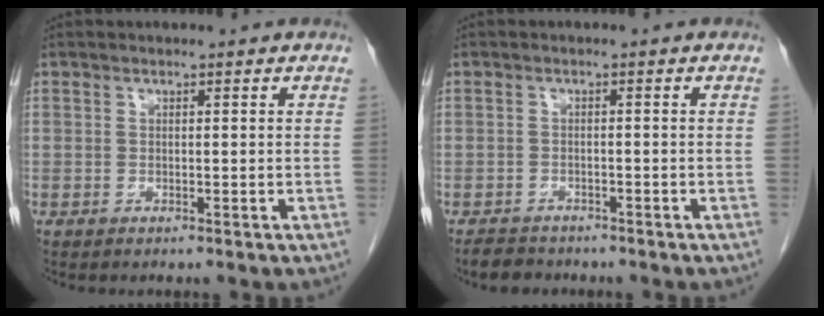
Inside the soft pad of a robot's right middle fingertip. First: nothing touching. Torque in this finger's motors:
{"motor_torque": [0.32, -0.17, -0.15, -0.07]}